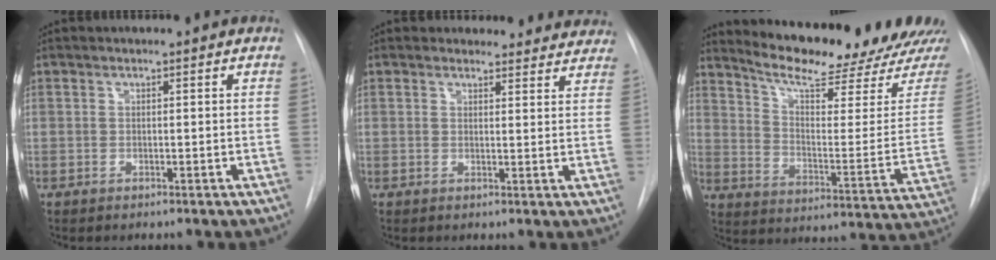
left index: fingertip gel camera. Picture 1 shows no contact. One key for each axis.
{"total": 9.7, "fx": 9.0, "fy": 3.7, "fz": 0.2, "tx": 0.045, "ty": -0.015, "tz": 0.066}
{"total": 20.0, "fx": 18.4, "fy": 1.5, "fz": 7.8, "tx": -0.116, "ty": -0.085, "tz": 0.247}